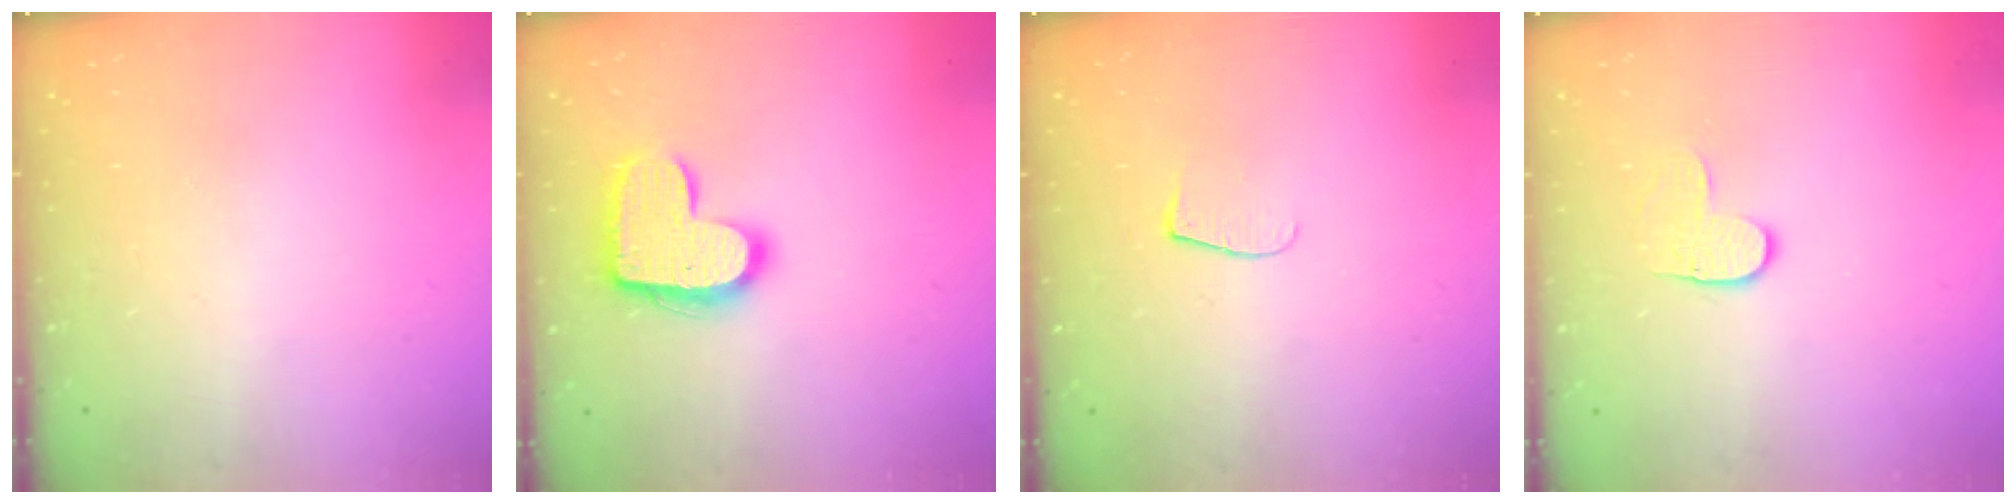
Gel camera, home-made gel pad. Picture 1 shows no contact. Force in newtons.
{"total": 15.0, "press": 15.0, "slide": 0.7}
{"total": 5.3, "press": 5.2, "slide": 0.6}
{"total": 3.7, "press": 3.7, "slide": 0.2}